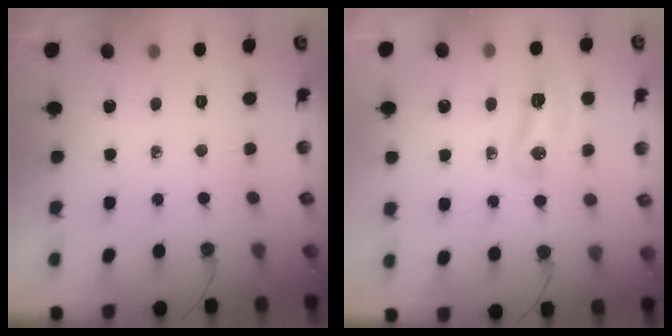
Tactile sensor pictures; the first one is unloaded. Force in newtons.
{"total": 14.6, "press": 9.6, "slide": 10.9}